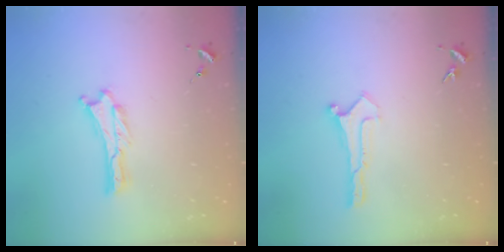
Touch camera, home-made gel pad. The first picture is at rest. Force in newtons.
{"total": 0.0}